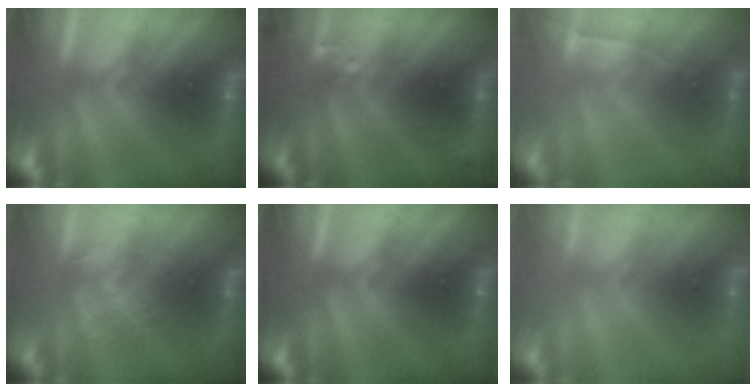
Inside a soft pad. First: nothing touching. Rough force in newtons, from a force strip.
{"total": 2.4}
{"total": 1.9}
{"total": 4.1}
{"total": 0.0}
{"total": 2.9}